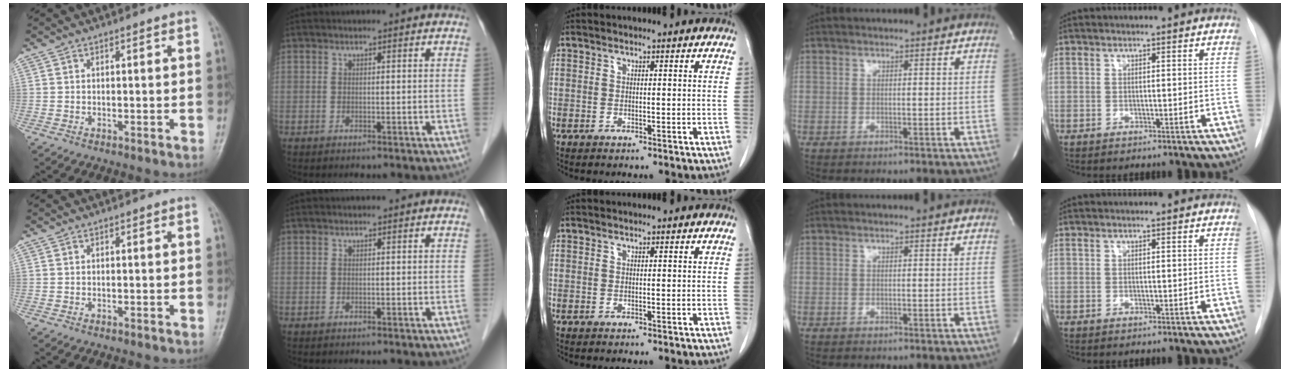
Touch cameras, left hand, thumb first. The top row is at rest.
{}